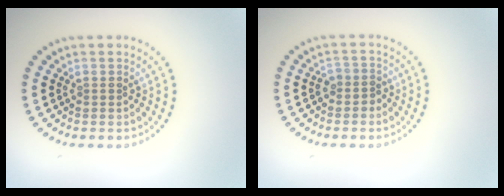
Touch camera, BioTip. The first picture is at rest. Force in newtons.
{"total": 1.4, "press": 1.2, "slide": 0.8}